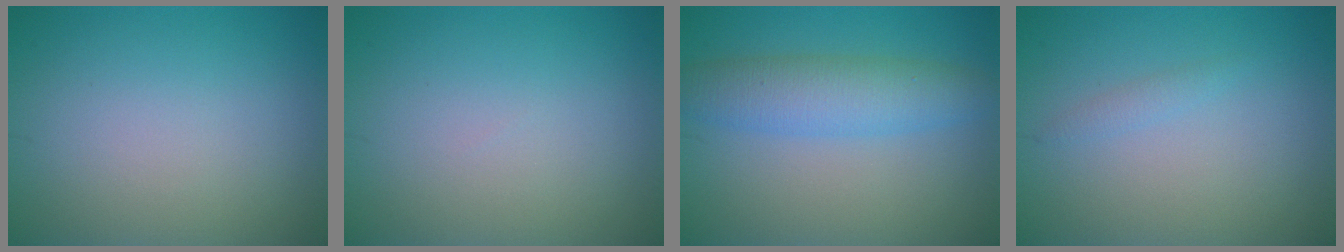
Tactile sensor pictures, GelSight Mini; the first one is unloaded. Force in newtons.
{"total": 0.0}
{"total": 4.5, "press": 4.5, "slide": 0.1}
{"total": 0.8, "press": 0.8, "slide": 0.1}